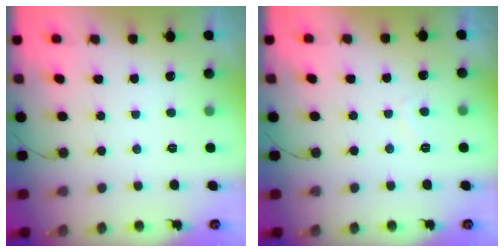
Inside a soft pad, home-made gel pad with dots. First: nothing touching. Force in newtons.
{"total": 1.9, "press": 1.8, "slide": 0.6}